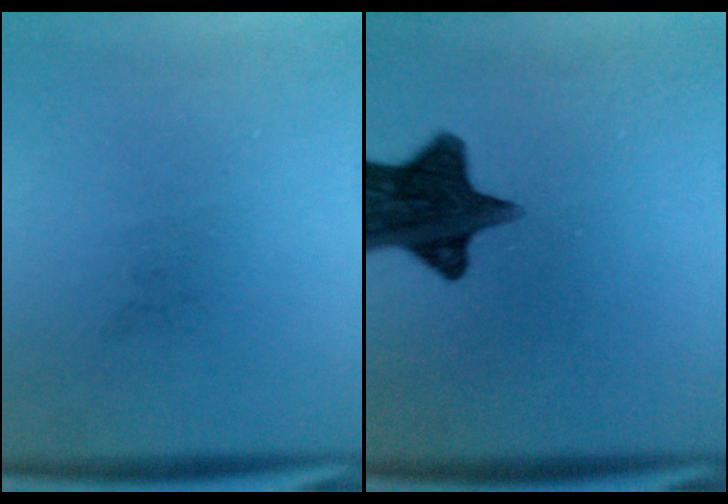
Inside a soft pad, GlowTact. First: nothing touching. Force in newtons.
{"total": 14.3}